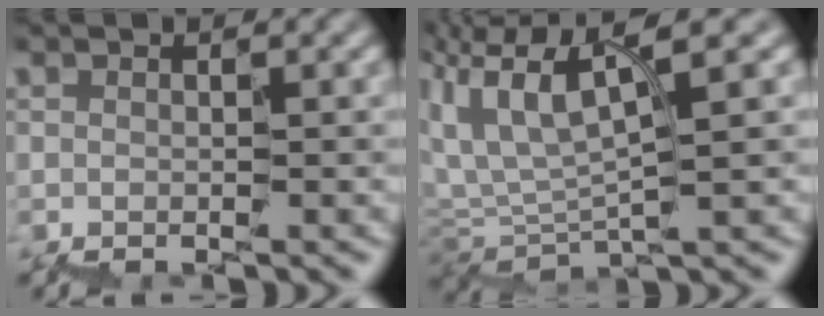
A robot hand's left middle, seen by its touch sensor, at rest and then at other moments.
{"total": 5.2, "force": [3.3, 1.5, 3.7], "torque": [-0.097, 0.015, 0.064]}